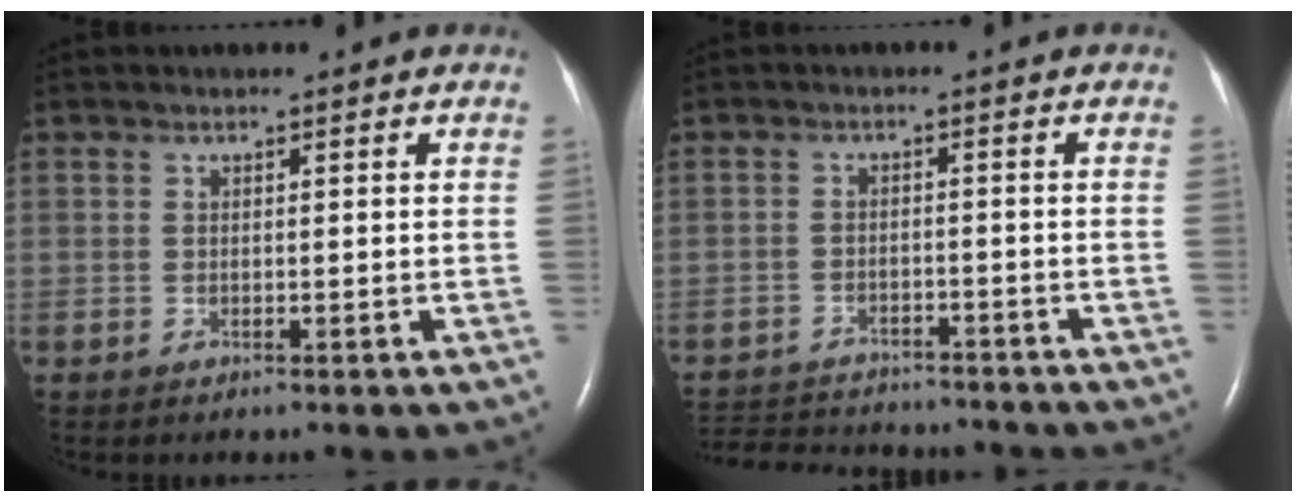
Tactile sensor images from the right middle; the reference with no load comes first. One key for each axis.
{"total": 13.3, "fx": -12.4, "fy": 3.1, "fz": 3.9, "tx": -0.090, "ty": -0.002, "tz": -0.174}